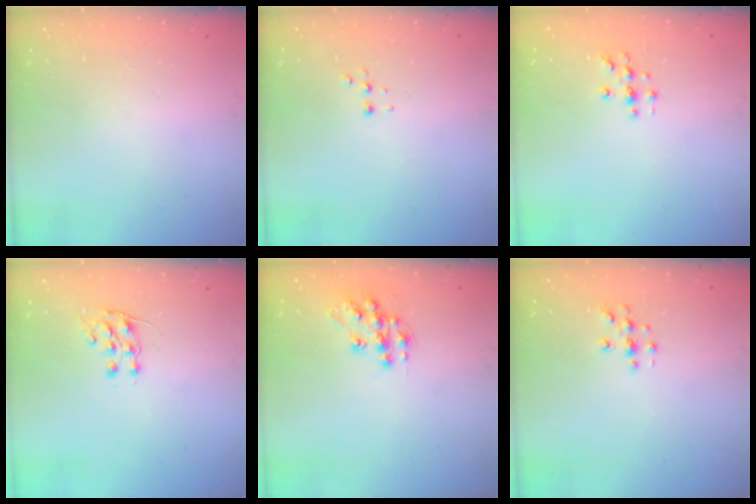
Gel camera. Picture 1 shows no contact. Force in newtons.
{"total": 4.2, "press": 4.1, "slide": 0.9}
{"total": 2.7, "press": 2.7, "slide": 0.3}
{"total": 6.4, "press": 6.4, "slide": 0.5}
{"total": 11.8, "press": 11.8, "slide": 0.7}
{"total": 2.7, "press": 2.7, "slide": 0.3}